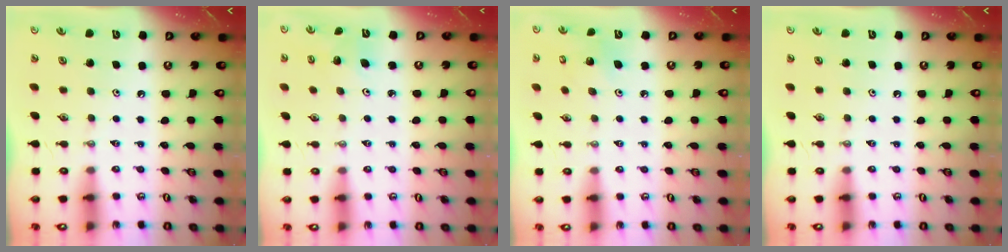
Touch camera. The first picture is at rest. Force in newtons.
{"total": 3.3, "press": 3.0, "slide": 1.3}
{"total": 3.5, "press": 3.3, "slide": 1.2}
{"total": 0.0}